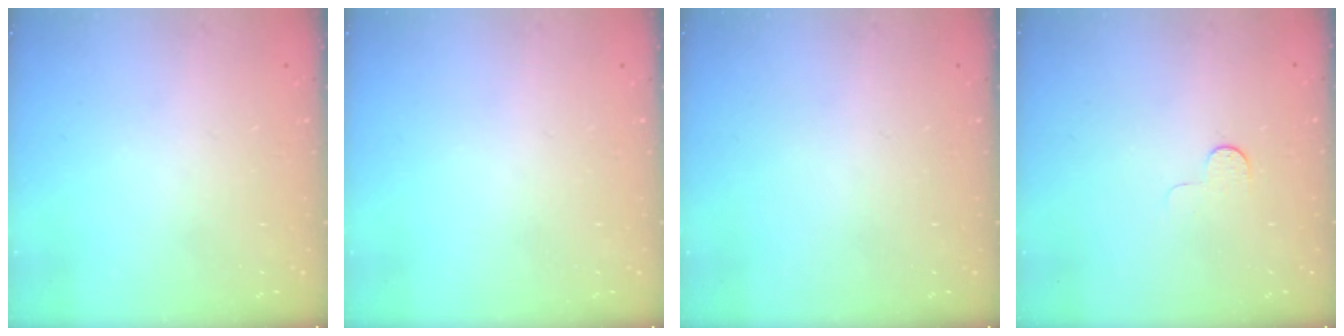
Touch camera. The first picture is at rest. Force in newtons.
{"total": 0.0}
{"total": 0.0}
{"total": 3.8, "press": 3.7, "slide": 0.3}